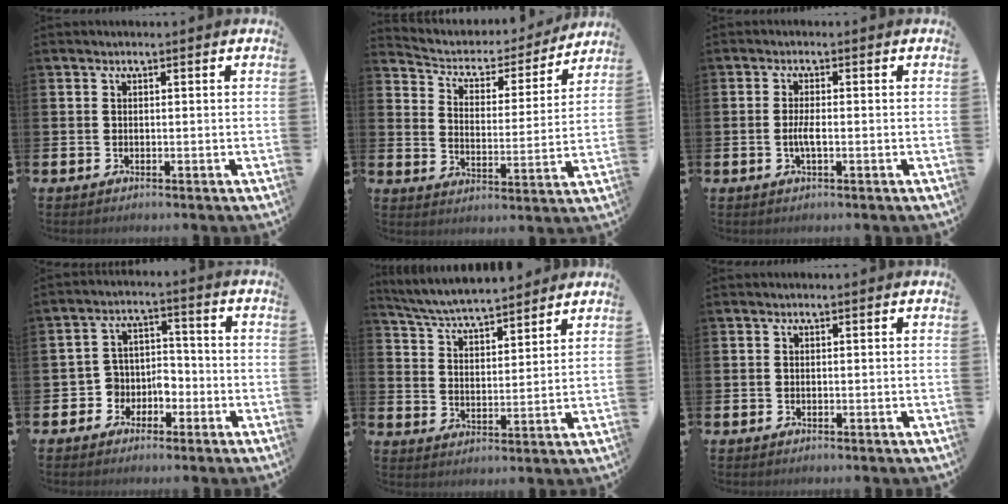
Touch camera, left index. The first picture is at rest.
{"total": 4.5, "force": [3.9, 2.0, 0.8], "torque": [-0.045, -0.035, 0.059]}
{"total": 2.2, "force": [-0.6, 0.5, 2.0], "torque": [-0.041, 0.001, -0.011]}
{"total": 4.0, "force": [-2.2, 3.4, 0.4], "torque": [-0.028, 0.002, -0.049]}
{"total": 5.8, "force": [5.6, 0.5, 1.0], "torque": [-0.047, -0.034, 0.100]}
{"total": 0.0}